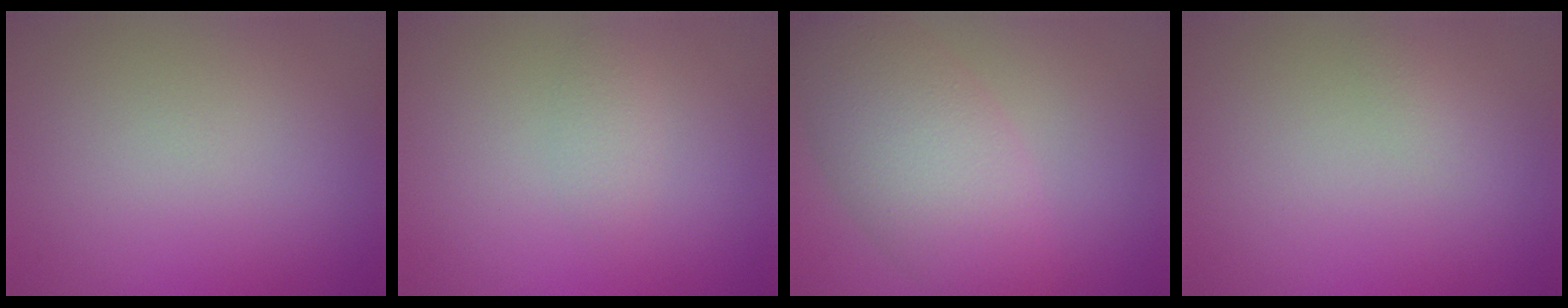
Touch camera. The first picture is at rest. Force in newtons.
{"total": 1.2, "press": 1.2, "slide": 0.1}
{"total": 7.0, "press": 7.0, "slide": 0.2}
{"total": 0.6, "press": 0.6, "slide": 0.0}